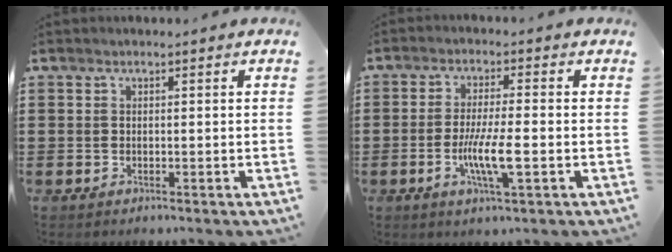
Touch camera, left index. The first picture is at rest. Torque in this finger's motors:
{"motor_torque": [1.16, 0.73, 0.45, 0.13]}